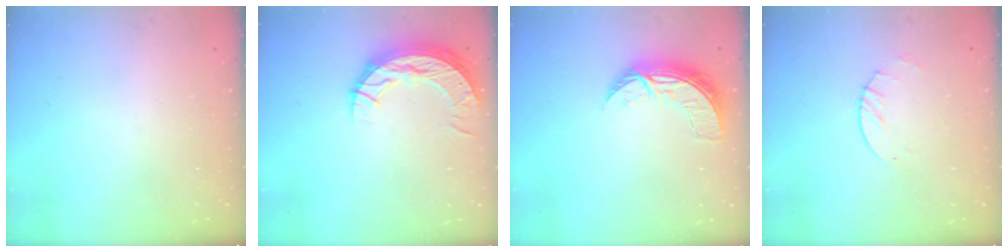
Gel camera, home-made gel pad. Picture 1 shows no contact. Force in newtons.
{"total": 9.9, "press": 9.9, "slide": 0.7}
{"total": 8.1, "press": 8.0, "slide": 0.8}
{"total": 2.6, "press": 2.5, "slide": 0.4}